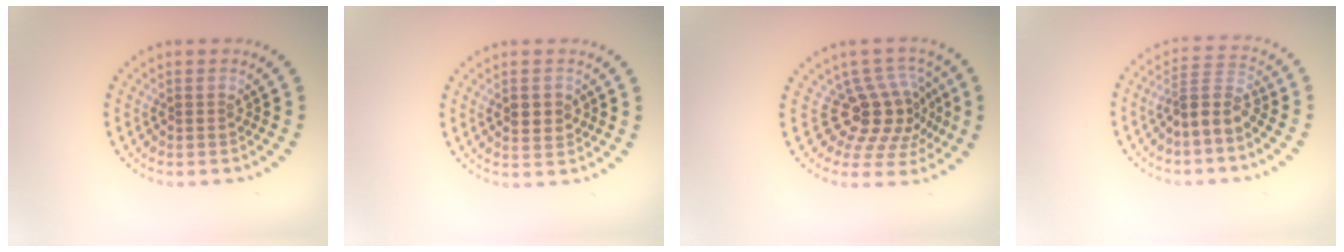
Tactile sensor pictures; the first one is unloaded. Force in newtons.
{"total": 1.7, "press": 1.7, "slide": 0.1}
{"total": 4.7, "press": 3.4, "slide": 3.2}
{"total": 2.9, "press": 2.5, "slide": 1.6}